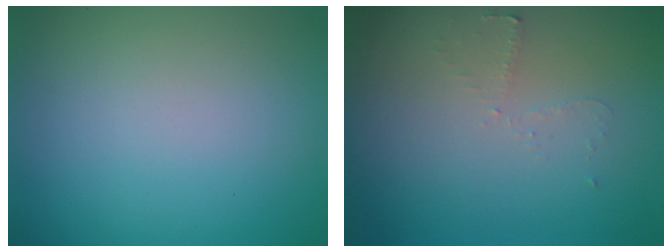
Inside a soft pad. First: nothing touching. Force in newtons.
{"total": 1.2, "press": 1.1, "slide": 0.3}